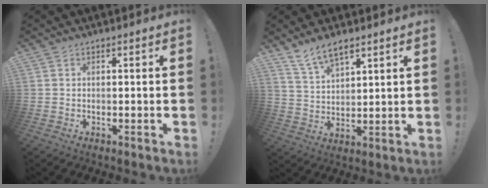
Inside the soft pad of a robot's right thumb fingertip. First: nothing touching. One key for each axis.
{"total": 7.9, "fx": 6.1, "fy": 3.0, "fz": 4.1, "tx": -0.079, "ty": -0.027, "tz": 0.116}